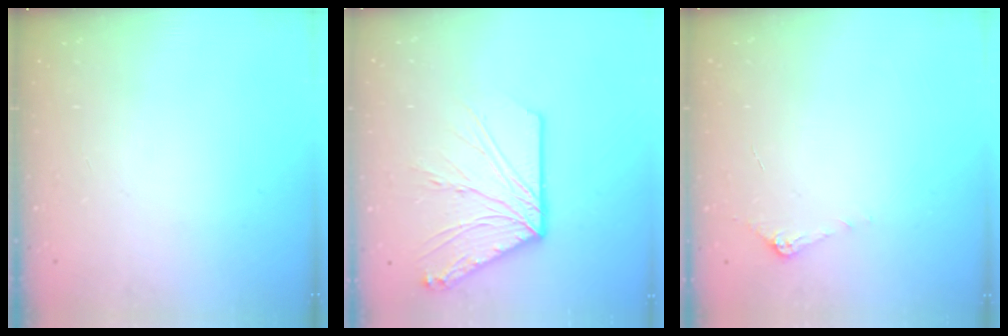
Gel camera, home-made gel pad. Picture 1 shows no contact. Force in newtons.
{"total": 16.4, "press": 16.4, "slide": 1.2}
{"total": 5.4, "press": 5.4, "slide": 0.5}